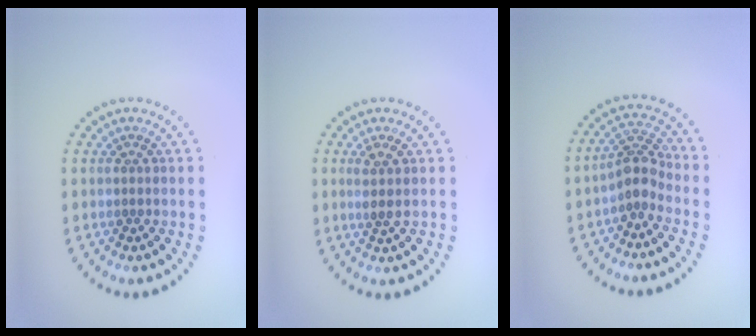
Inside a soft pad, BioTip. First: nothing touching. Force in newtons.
{"total": 1.6, "press": 1.2, "slide": 1.0}
{"total": 2.7, "press": 2.0, "slide": 1.8}